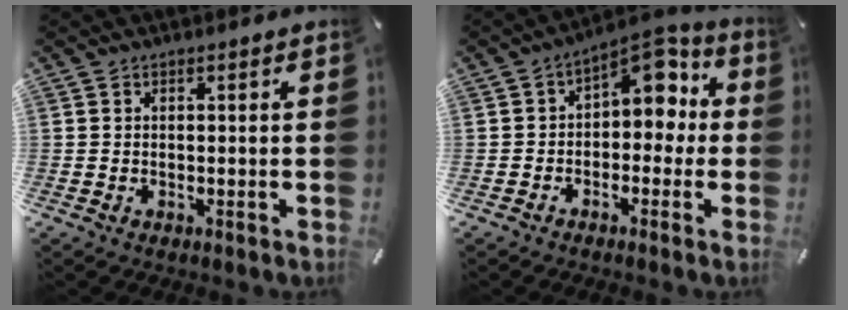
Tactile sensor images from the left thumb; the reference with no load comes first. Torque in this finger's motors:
{"motor_torque": [0.13, 0.58, 0.57, -0.49, 0.16]}